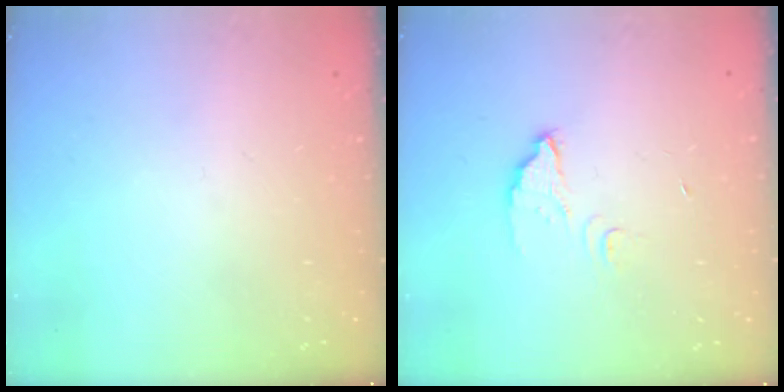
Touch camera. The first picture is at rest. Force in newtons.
{"total": 3.4, "press": 3.3, "slide": 0.3}